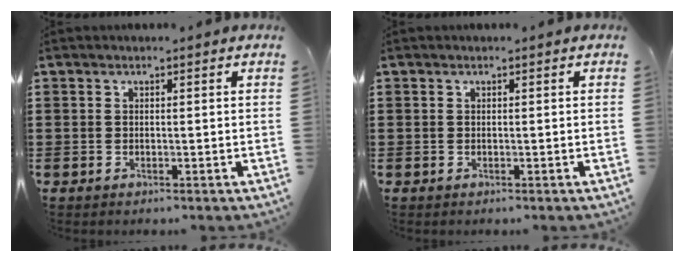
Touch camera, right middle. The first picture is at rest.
{"total": 0.0}